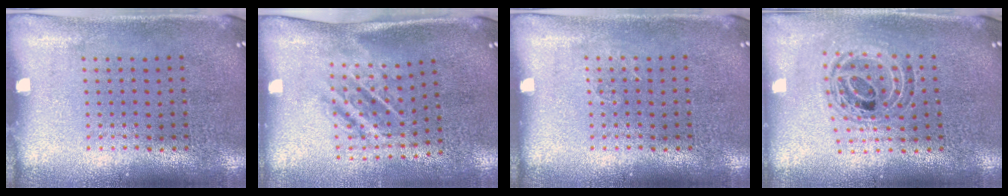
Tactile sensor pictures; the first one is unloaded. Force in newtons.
{"total": 1.7, "press": 1.2, "slide": 1.2}
{"total": 0.6, "press": 0.5, "slide": 0.2}
{"total": 0.9, "press": 0.9, "slide": 0.2}